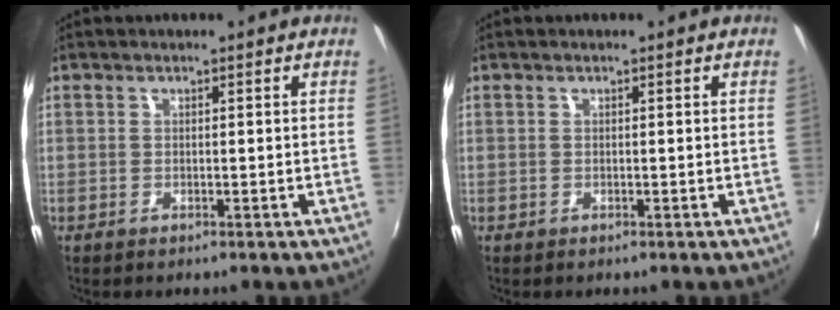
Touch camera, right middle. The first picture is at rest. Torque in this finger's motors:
{"motor_torque": [0.18, -0.11, -0.01, -0.01]}